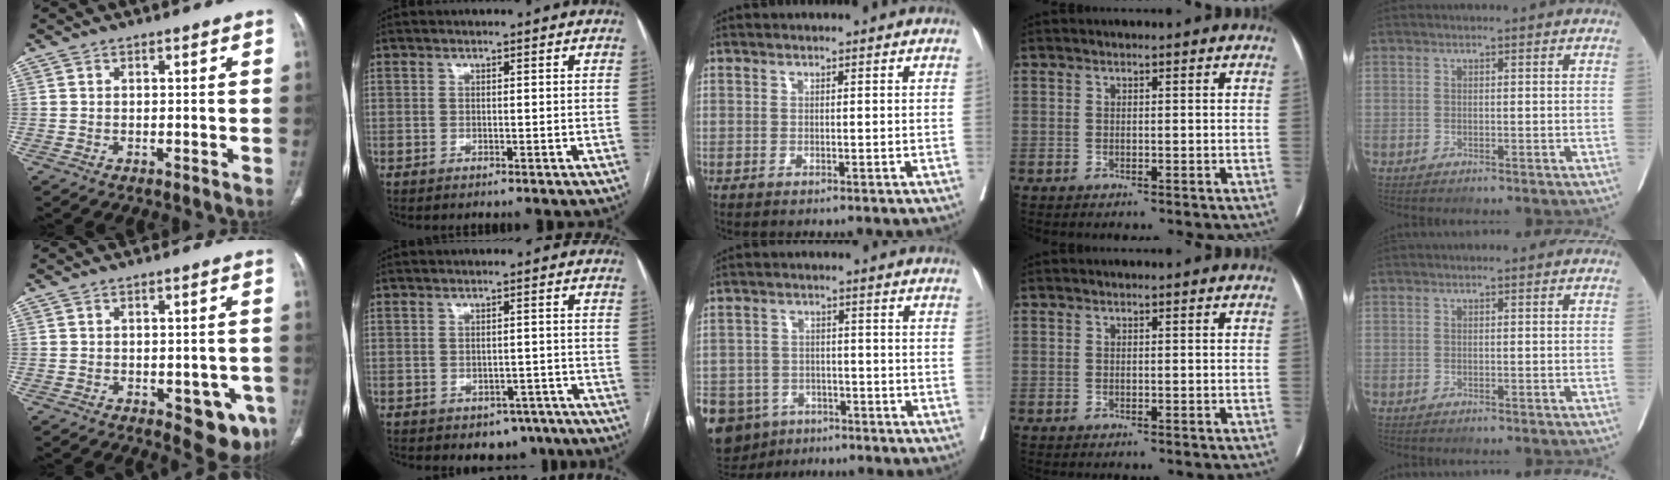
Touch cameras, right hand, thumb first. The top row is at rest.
{"thumb": {"total": 8.6, "force": [-3.4, 4.2, 6.6], "torque": [-0.046, 0.002, -0.035]}, "index": {"total": 4.4, "force": [-2.8, 3.0, 1.5], "torque": [-0.006, 0.012, -0.028]}, "middle": {"total": 15.9, "force": [-9.8, 11.2, 5.6], "torque": [-0.163, -0.003, -0.138]}}